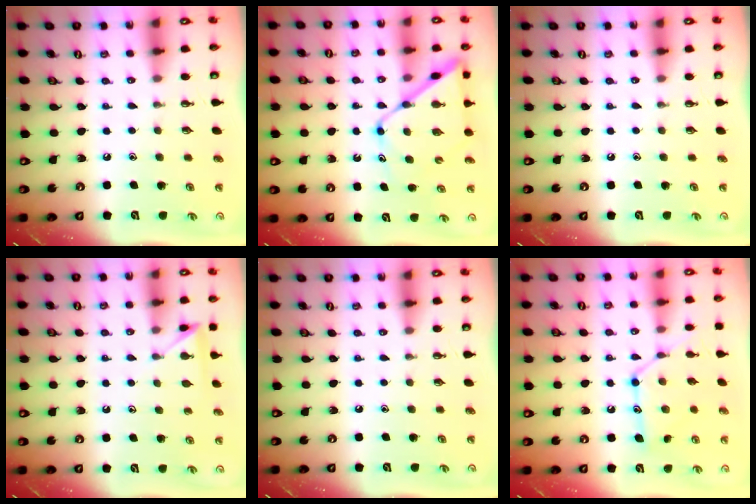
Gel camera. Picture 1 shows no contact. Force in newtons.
{"total": 12.2, "press": 12.2, "slide": 1.0}
{"total": 0.0}
{"total": 5.4, "press": 5.3, "slide": 0.5}
{"total": 0.0}
{"total": 13.5, "press": 13.5, "slide": 0.7}